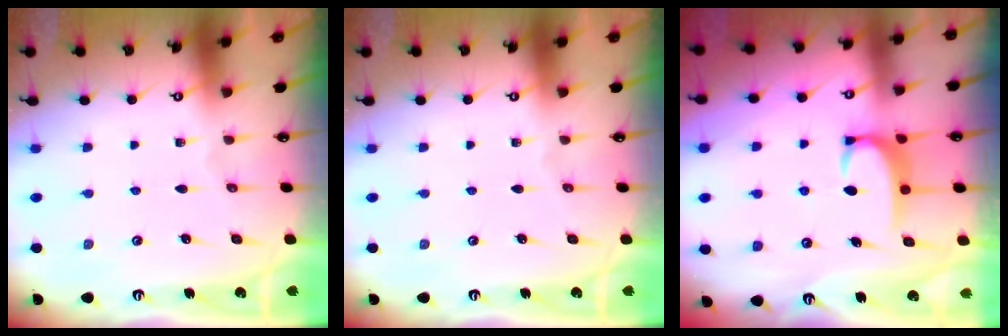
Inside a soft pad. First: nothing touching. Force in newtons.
{"total": 0.0}
{"total": 3.4, "press": 3.4, "slide": 0.4}